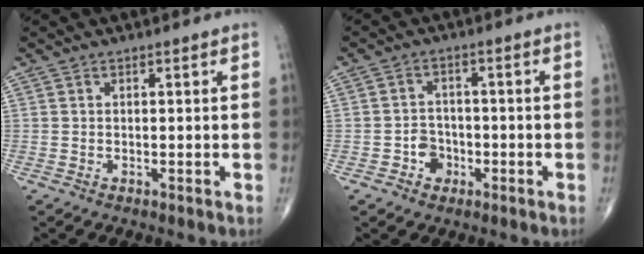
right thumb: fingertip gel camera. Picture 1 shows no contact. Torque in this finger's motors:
{"motor_torque": [0.76, 0.38, 0.31, -0.16, 0.00]}